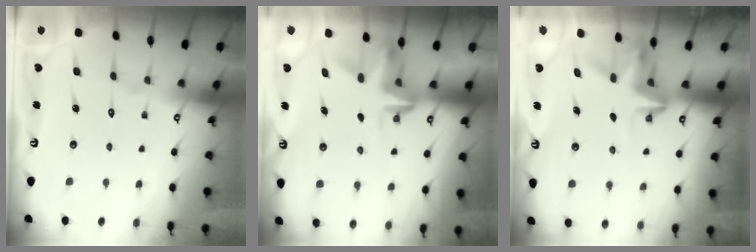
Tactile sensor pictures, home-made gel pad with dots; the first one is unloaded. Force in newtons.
{"total": 3.3, "press": 3.2, "slide": 0.5}
{"total": 3.9, "press": 3.8, "slide": 0.3}